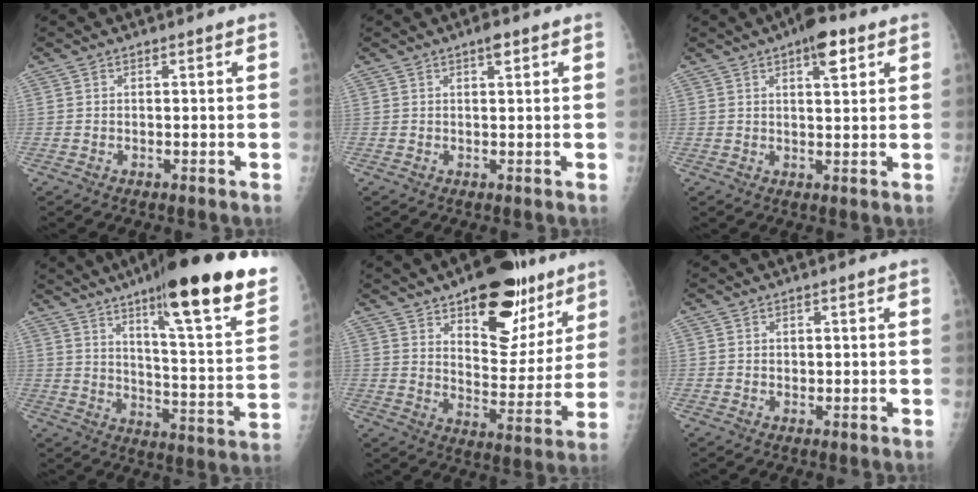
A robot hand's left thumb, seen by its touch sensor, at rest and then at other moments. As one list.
[{"total": 1.9, "force": [1.1, 0.6, 1.5], "torque": [-0.019, -0.003, 0.016]}, {"total": 6.5, "force": [3.5, 2.4, 4.9], "torque": [-0.058, -0.009, 0.046]}, {"total": 27.2, "force": [17.5, 4.4, 20.3], "torque": [-0.274, -0.060, 0.256]}, {"total": 21.0, "force": [12.8, 9.9, 13.4], "torque": [-0.132, -0.064, 0.194]}, {"total": 0.8, "force": [0.5, 0.6, 0.2], "torque": [0.005, -0.003, 0.008]}]